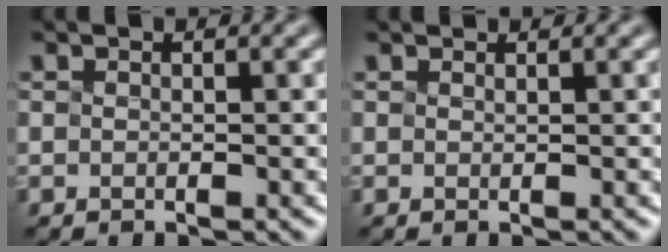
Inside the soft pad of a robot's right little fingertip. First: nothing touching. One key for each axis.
{"total": 1.3, "fx": 1.2, "fy": 0.5, "fz": 0.4, "tx": 0.000, "ty": 0.011, "tz": 0.007}